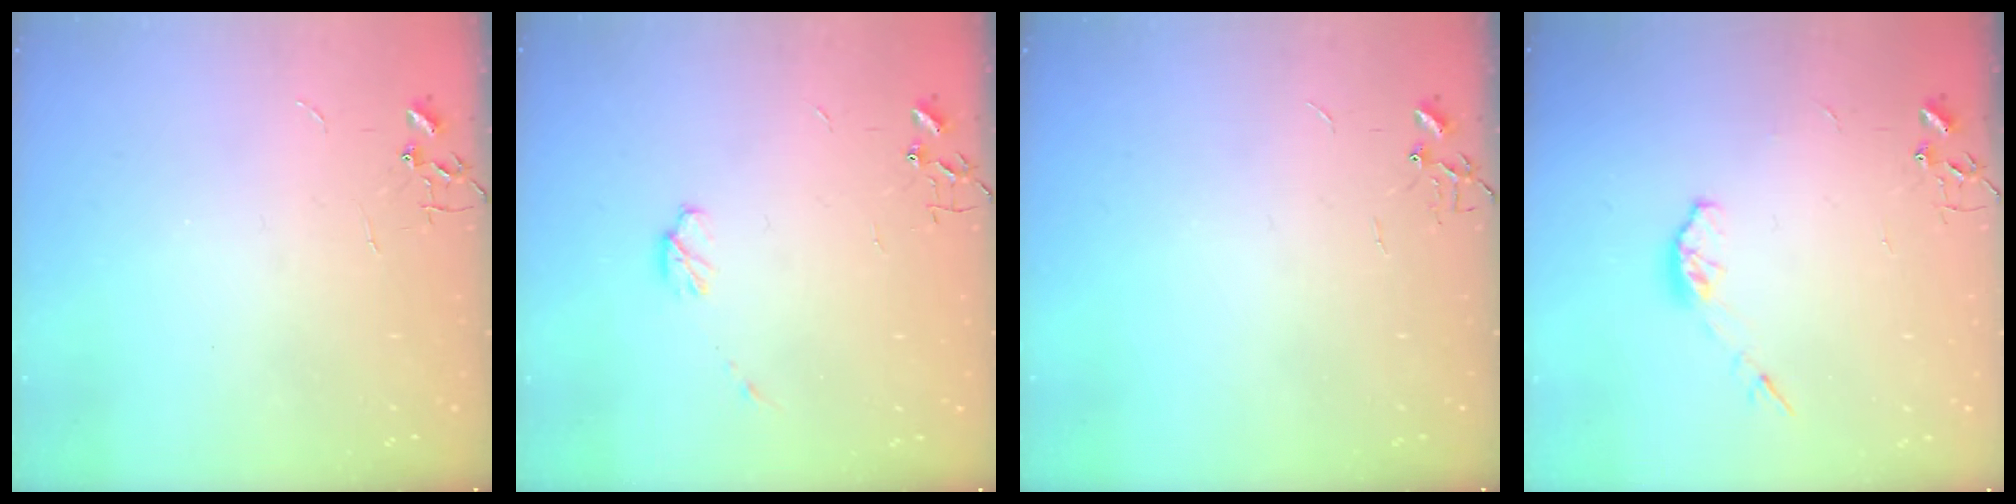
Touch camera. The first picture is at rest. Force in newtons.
{"total": 4.9, "press": 4.8, "slide": 1.0}
{"total": 0.0}
{"total": 6.3, "press": 6.3, "slide": 0.6}